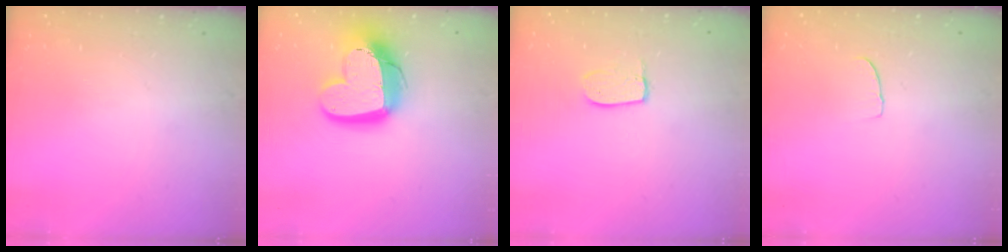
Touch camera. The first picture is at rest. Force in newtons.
{"total": 17.3, "press": 17.3, "slide": 1.6}
{"total": 5.5, "press": 5.5, "slide": 0.4}
{"total": 3.3, "press": 3.3, "slide": 0.3}